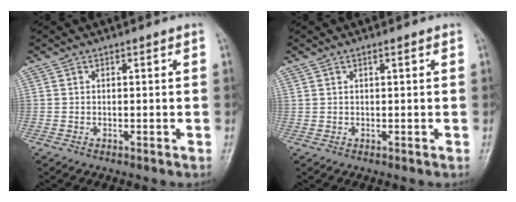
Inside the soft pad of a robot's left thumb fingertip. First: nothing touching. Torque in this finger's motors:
{"motor_torque": [0.05, -0.27, -0.16, -0.08, -0.03]}